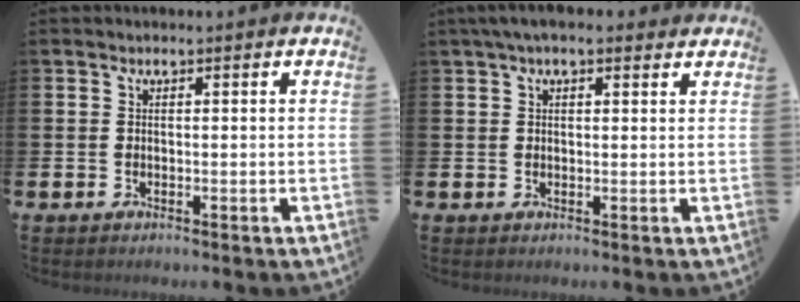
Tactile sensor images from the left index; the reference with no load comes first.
{"total": 2.8, "force": [2.2, 0.9, 1.5], "torque": [-0.031, 0.003, 0.039]}